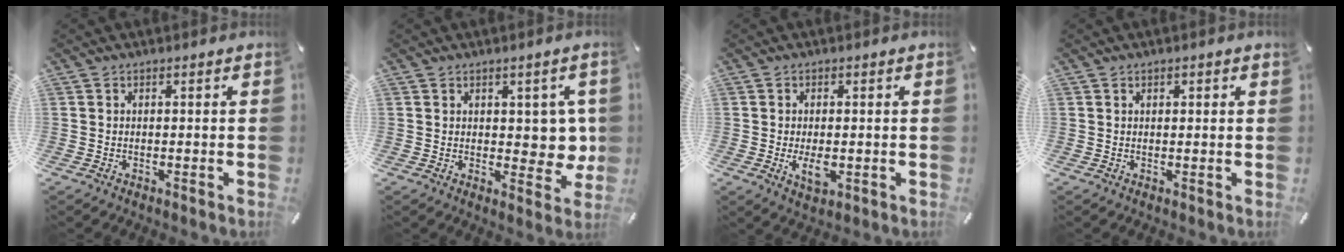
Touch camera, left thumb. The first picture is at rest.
{"total": 6.8, "force": [1.5, 4.8, 4.6], "torque": [-0.041, -0.003, 0.026]}
{"total": 4.8, "force": [-0.7, 2.5, 4.1], "torque": [-0.090, -0.011, -0.018]}
{"total": 0.6, "force": [0.4, 0.2, 0.4], "torque": [-0.007, 0.001, 0.006]}